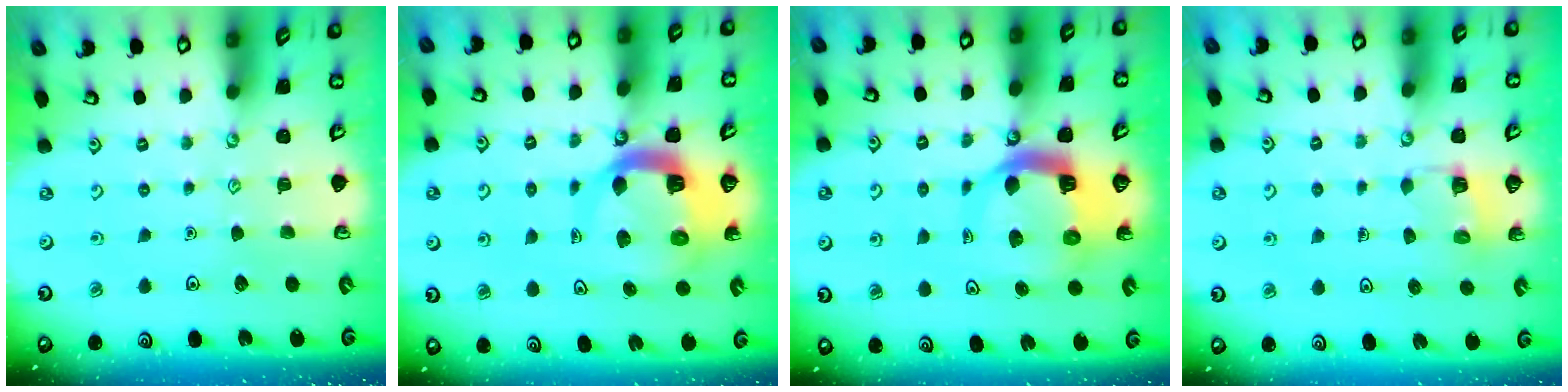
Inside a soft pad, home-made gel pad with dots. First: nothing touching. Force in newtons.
{"total": 9.6, "press": 9.6, "slide": 1.3}
{"total": 10.3, "press": 10.3, "slide": 1.2}
{"total": 2.8, "press": 2.8, "slide": 0.2}